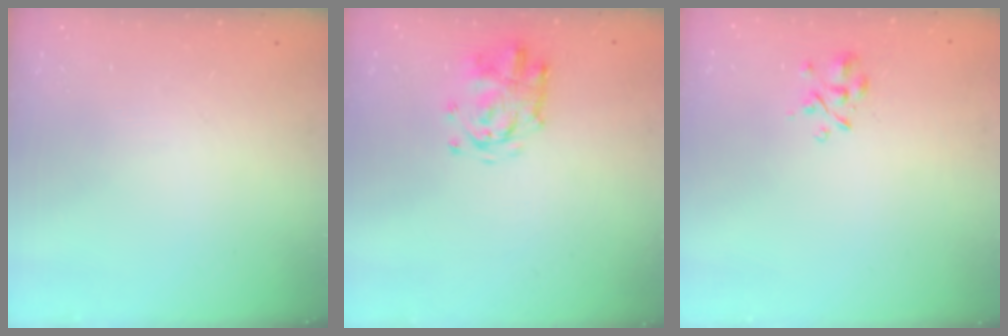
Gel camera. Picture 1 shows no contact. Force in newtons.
{"total": 3.3, "press": 3.2, "slide": 0.4}
{"total": 2.7, "press": 2.5, "slide": 1.0}